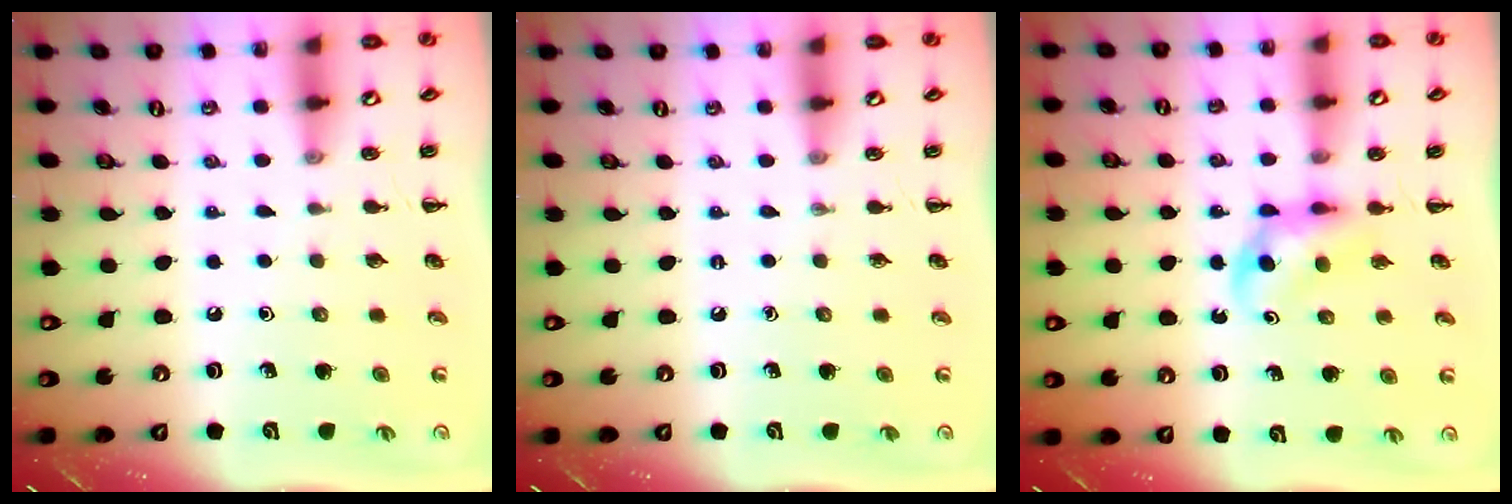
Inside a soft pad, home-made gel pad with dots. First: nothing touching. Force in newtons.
{"total": 0.0}
{"total": 3.2, "press": 3.0, "slide": 1.0}